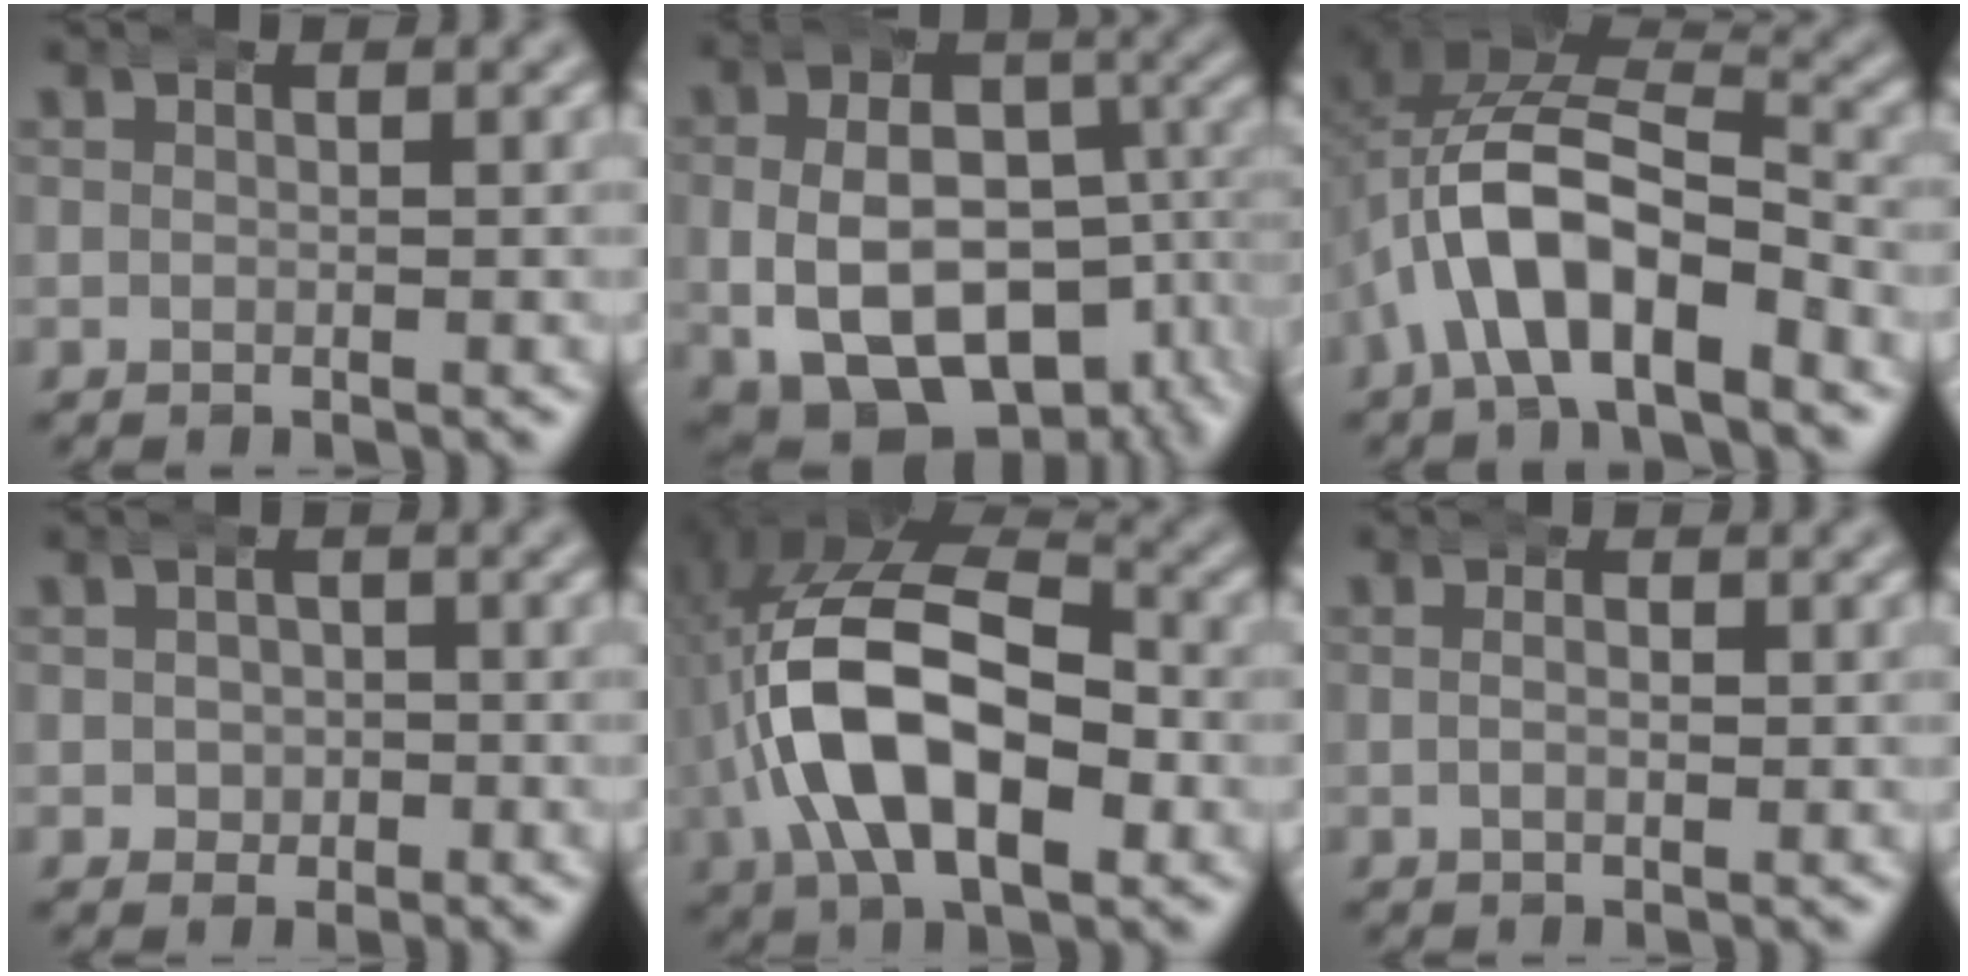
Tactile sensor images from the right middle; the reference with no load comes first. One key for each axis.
{"total": 15.8, "fx": -2.4, "fy": 11.1, "fz": 11.0, "tx": -0.180, "ty": -0.045, "tz": -0.028}
{"total": 9.1, "fx": -2.0, "fy": 6.3, "fz": 6.3, "tx": -0.133, "ty": -0.013, "tz": -0.036}
{"total": 2.0, "fx": -0.5, "fy": 1.8, "fz": 0.7, "tx": -0.003, "ty": -0.005, "tz": -0.007}
{"total": 14.6, "fx": 0.1, "fy": 8.9, "fz": 11.5, "tx": -0.221, "ty": -0.007, "tz": -0.001}
{"total": 1.7, "fx": -0.1, "fy": 0.7, "fz": 1.5, "tx": -0.010, "ty": 0.007, "tz": -0.007}